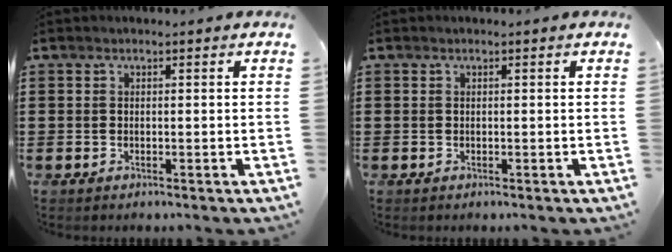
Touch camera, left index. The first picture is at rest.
{"total": 0.0}